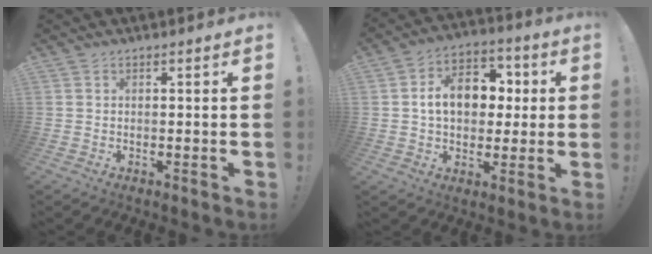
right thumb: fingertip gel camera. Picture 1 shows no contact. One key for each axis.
{"total": 13.6, "fx": 1.9, "fy": 9.8, "fz": 9.2, "tx": -0.135, "ty": 0.010, "tz": 0.040}